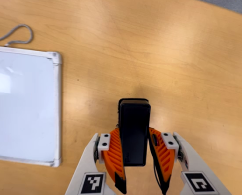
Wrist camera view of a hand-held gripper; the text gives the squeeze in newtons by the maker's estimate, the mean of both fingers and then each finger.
{"total": 4.3, "left": 2.9, "right": 5.7}